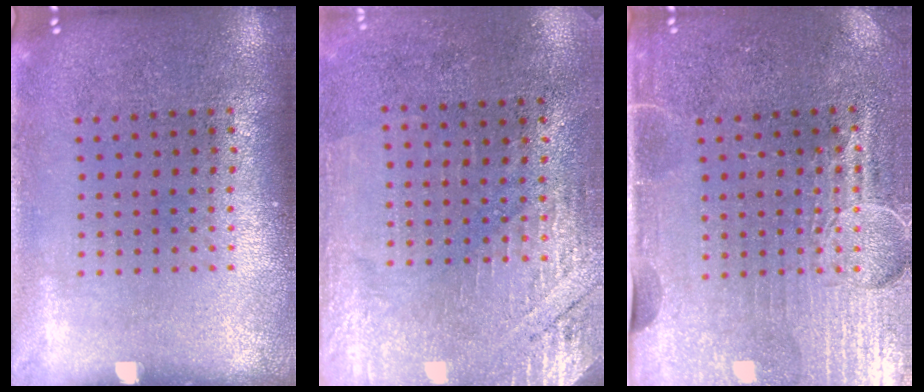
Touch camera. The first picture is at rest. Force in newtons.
{"total": 2.7, "press": 2.4, "slide": 1.2}
{"total": 4.3, "press": 3.8, "slide": 2.0}